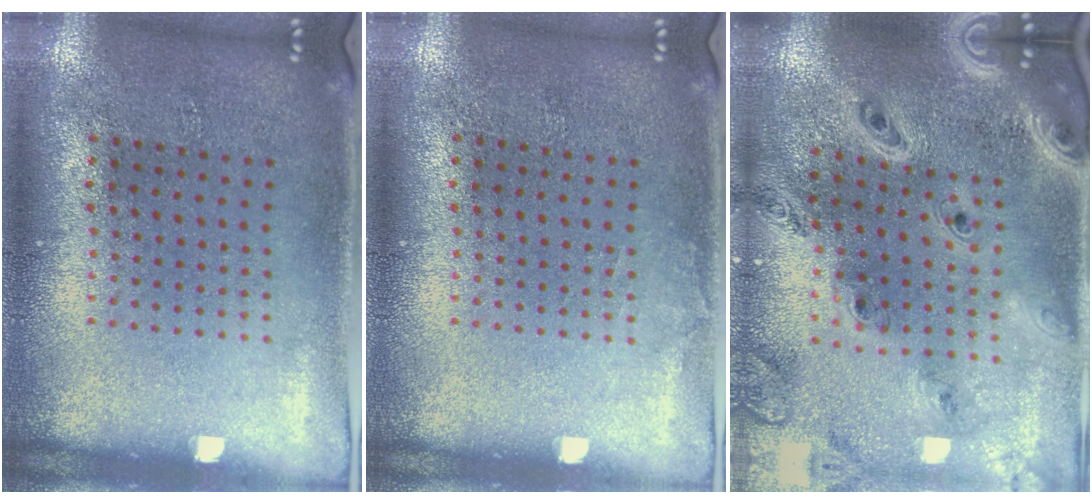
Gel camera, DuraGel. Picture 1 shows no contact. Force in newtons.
{"total": 0.5, "press": 0.5, "slide": 0.1}
{"total": 2.5, "press": 2.2, "slide": 1.1}